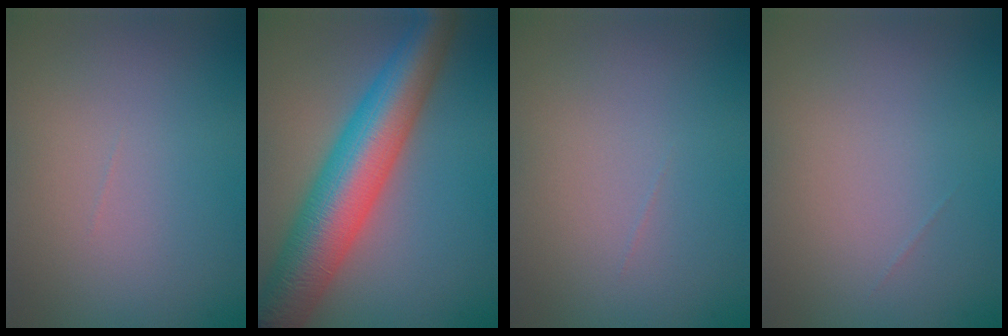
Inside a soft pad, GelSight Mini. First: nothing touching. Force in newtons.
{"total": 10.5, "press": 10.4, "slide": 0.2}
{"total": 0.0}
{"total": 0.0}